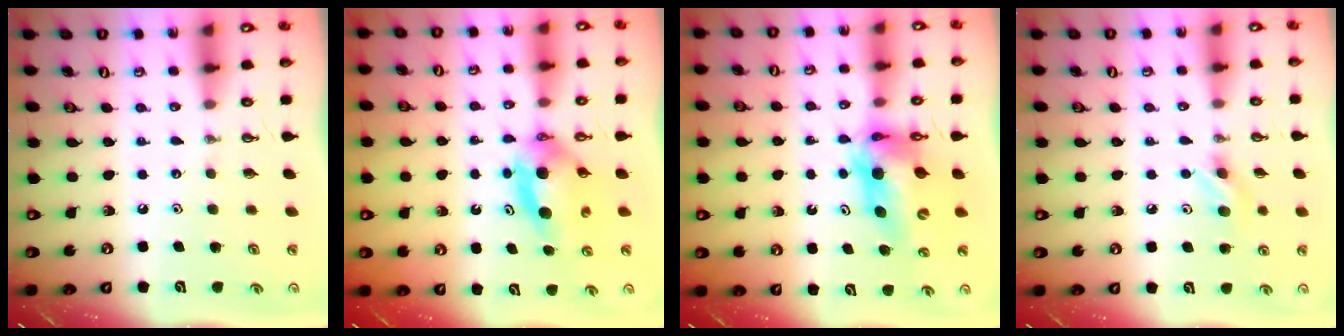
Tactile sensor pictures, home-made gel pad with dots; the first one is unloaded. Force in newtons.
{"total": 5.5, "press": 5.1, "slide": 1.9}
{"total": 11.7, "press": 11.6, "slide": 1.0}
{"total": 7.6, "press": 7.2, "slide": 2.4}